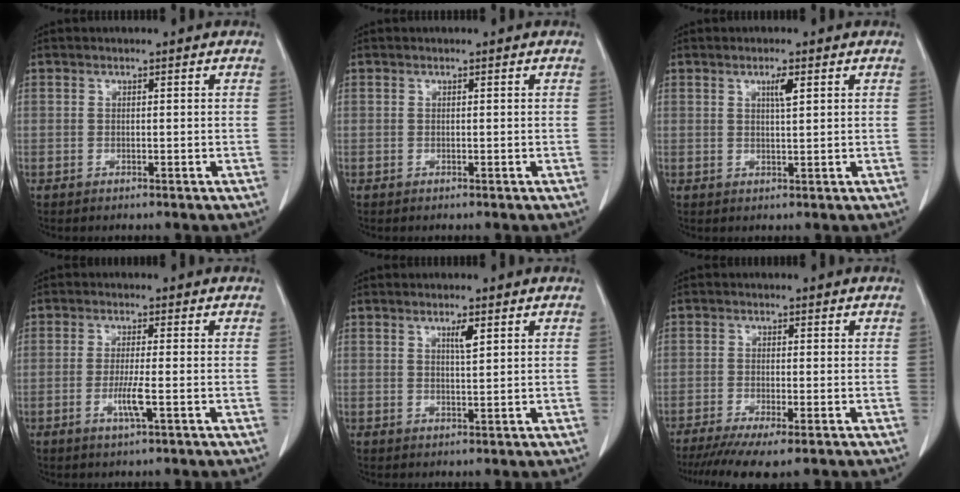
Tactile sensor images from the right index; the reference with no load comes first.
{"total": 0.0}
{"total": 2.2, "force": [1.1, 0.2, 2.0], "torque": [-0.036, -0.002, 0.018]}
{"total": 3.6, "force": [-1.1, -0.2, 3.4], "torque": [-0.071, -0.009, -0.022]}
{"total": 2.2, "force": [1.2, 0.2, 1.9], "torque": [-0.034, -0.003, 0.021]}
{"total": 7.7, "force": [-5.6, 0.8, 5.3], "torque": [-0.081, -0.018, -0.090]}